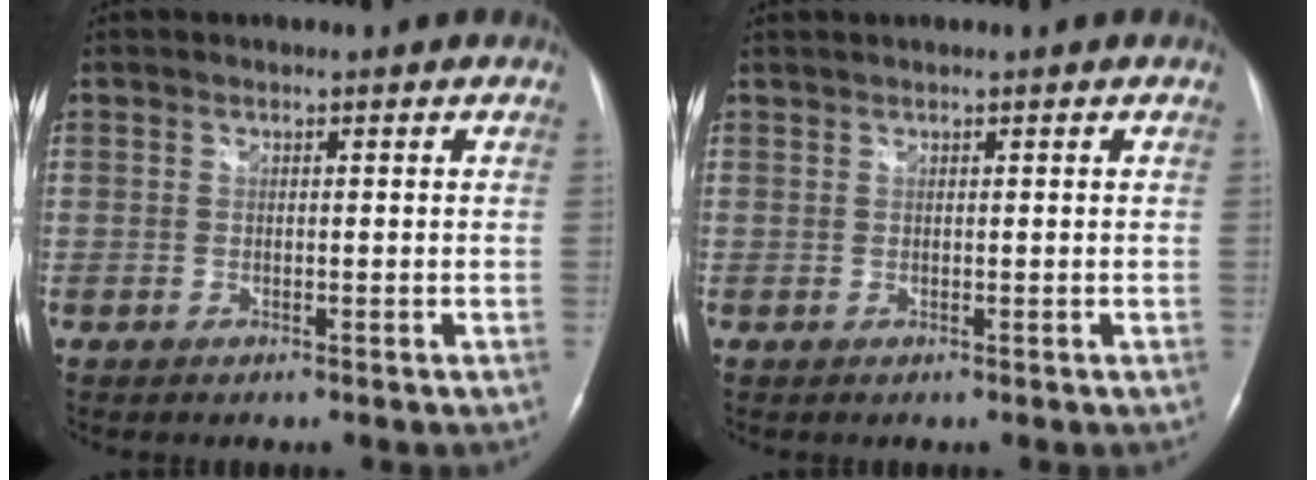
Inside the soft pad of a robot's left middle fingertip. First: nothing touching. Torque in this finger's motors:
{"motor_torque": [0.28, -0.16, -0.03, 0.01]}